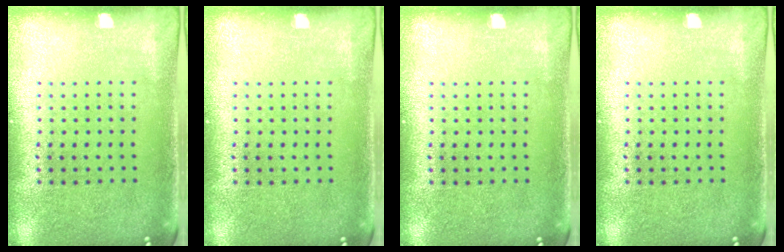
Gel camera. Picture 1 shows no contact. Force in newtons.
{"total": 0.0}
{"total": 0.0}
{"total": 0.0}